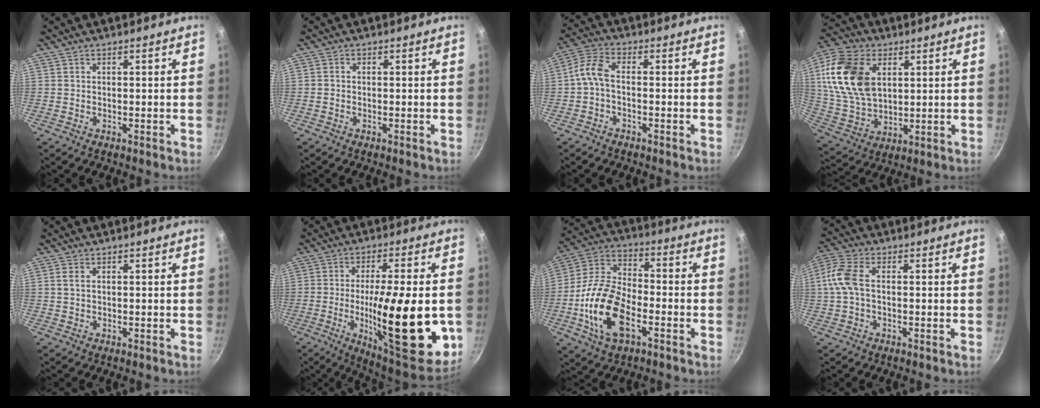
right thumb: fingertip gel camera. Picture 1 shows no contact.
{"total": 0.6, "force": [-0.2, 0.5, 0.3], "torque": [-0.006, 0.002, -0.005]}
{"total": 5.1, "force": [-1.1, 2.6, 4.2], "torque": [-0.102, 0.025, -0.036]}
{"total": 18.7, "force": [5.0, 12.3, 13.1], "torque": [-0.238, -0.009, 0.101]}
{"total": 1.4, "force": [0.4, 0.8, 1.0], "torque": [-0.021, 0.001, 0.007]}
{"total": 24.8, "force": [-3.9, 6.8, 23.5], "torque": [-0.333, -0.006, -0.054]}
{"total": 17.3, "force": [-5.5, 9.4, 13.5], "torque": [-0.252, 0.035, -0.118]}
{"total": 7.5, "force": [0.3, 4.3, 6.1], "torque": [-0.144, 0.020, -0.007]}